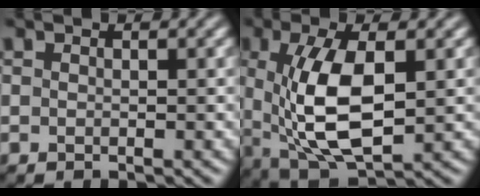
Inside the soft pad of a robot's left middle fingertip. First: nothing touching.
{"total": 9.0, "force": [0.5, 4.1, 8.0], "torque": [-0.163, -0.007, 0.013]}